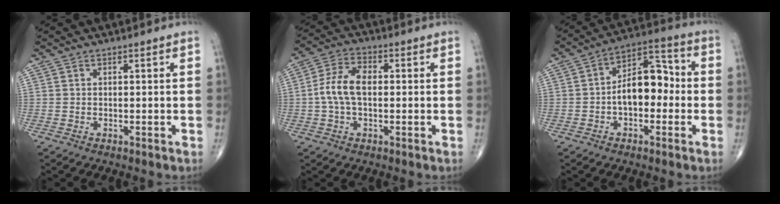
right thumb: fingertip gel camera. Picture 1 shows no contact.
{"total": 7.9, "force": [-0.1, 4.5, 6.5], "torque": [-0.133, 0.021, -0.009]}
{"total": 11.1, "force": [-1.2, 6.5, 8.8], "torque": [-0.117, 0.039, -0.033]}